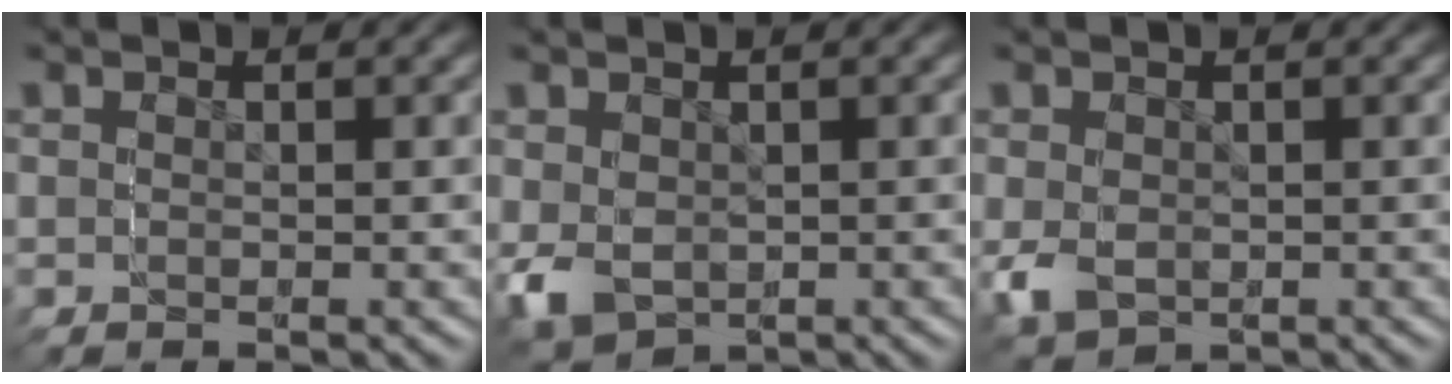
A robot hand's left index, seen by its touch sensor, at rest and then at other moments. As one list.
[{"total": 6.7, "force": [-0.9, 6.2, 2.3], "torque": [-0.065, -0.033, 0.001]}, {"total": 4.0, "force": [-0.7, 3.7, 1.4], "torque": [-0.049, -0.026, 0.005]}]